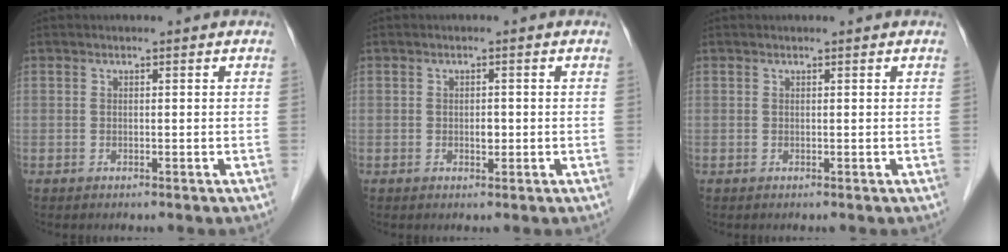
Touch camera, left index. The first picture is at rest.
{"total": 1.3, "force": [-0.2, 0.8, 1.0], "torque": [-0.016, 0.001, -0.002]}
{"total": 0.6, "force": [0.6, 0.0, 0.1], "torque": [-0.002, 0.004, 0.007]}